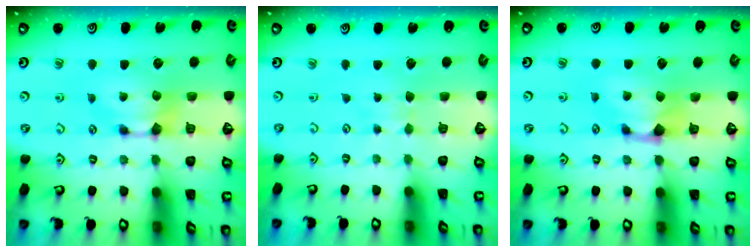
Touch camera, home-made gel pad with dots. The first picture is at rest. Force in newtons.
{"total": 2.6, "press": 2.6, "slide": 0.4}
{"total": 0.9, "press": 0.2, "slide": 0.9}